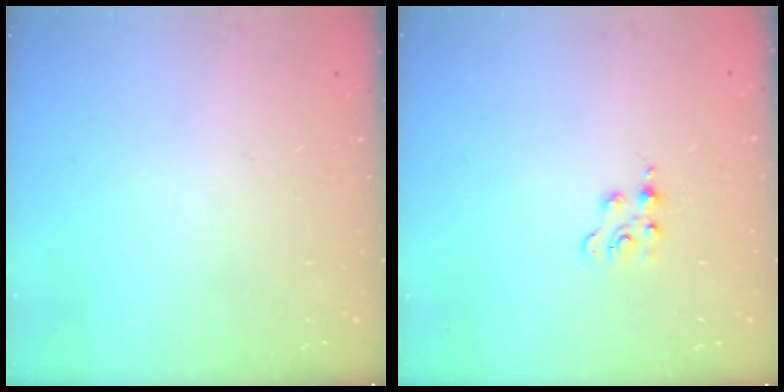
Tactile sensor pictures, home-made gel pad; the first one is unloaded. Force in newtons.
{"total": 3.5, "press": 3.5, "slide": 0.6}